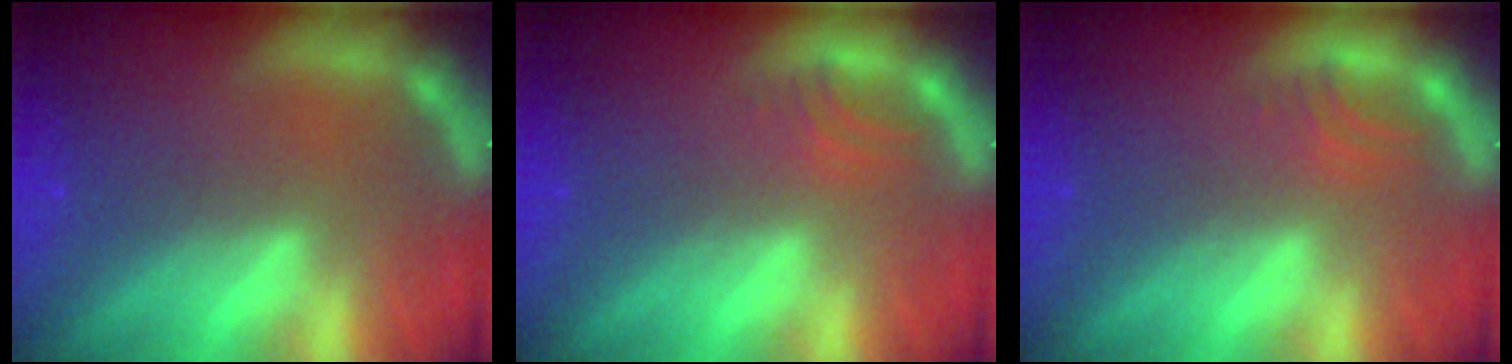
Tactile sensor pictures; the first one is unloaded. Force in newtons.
{"total": 1.5}
{"total": 1.5}